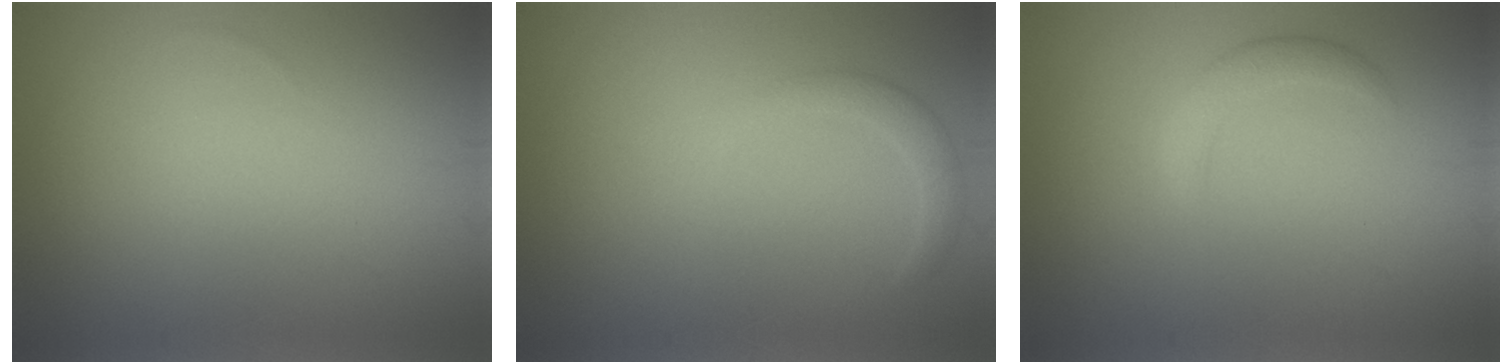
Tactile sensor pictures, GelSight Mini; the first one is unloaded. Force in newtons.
{"total": 1.5, "press": 1.5, "slide": 0.1}
{"total": 1.9, "press": 1.9, "slide": 0.1}